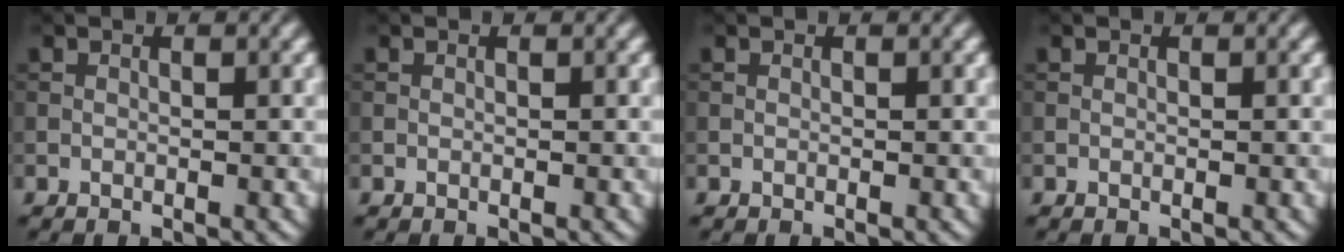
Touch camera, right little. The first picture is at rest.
{"total": 0.0}
{"total": 0.0}
{"total": 0.0}